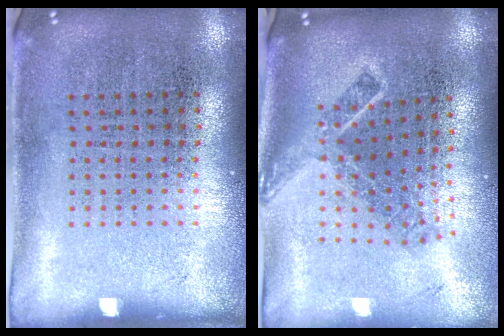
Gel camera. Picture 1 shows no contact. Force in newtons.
{"total": 1.9, "press": 1.4, "slide": 1.4}